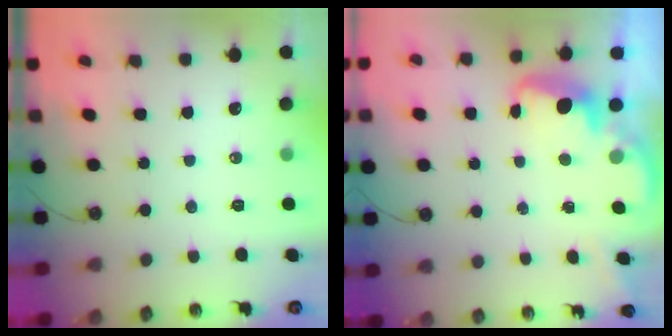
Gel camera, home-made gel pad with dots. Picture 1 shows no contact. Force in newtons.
{"total": 2.8, "press": 2.7, "slide": 0.8}